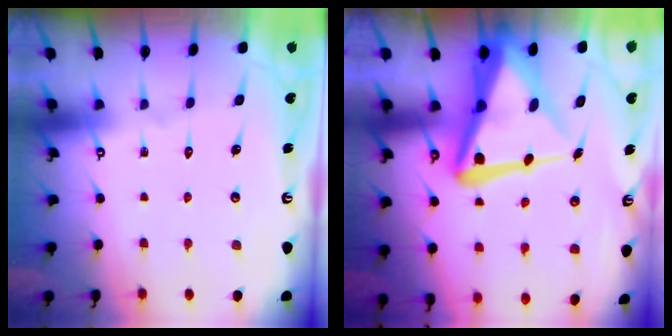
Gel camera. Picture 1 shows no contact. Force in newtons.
{"total": 15.0, "press": 14.9, "slide": 1.5}